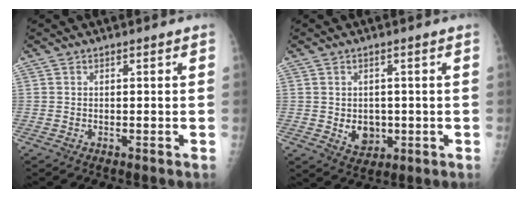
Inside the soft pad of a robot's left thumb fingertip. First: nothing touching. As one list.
[{"total": 5.0, "force": [-0.4, 4.0, 2.9], "torque": [-0.021, -0.004, 0.008]}]